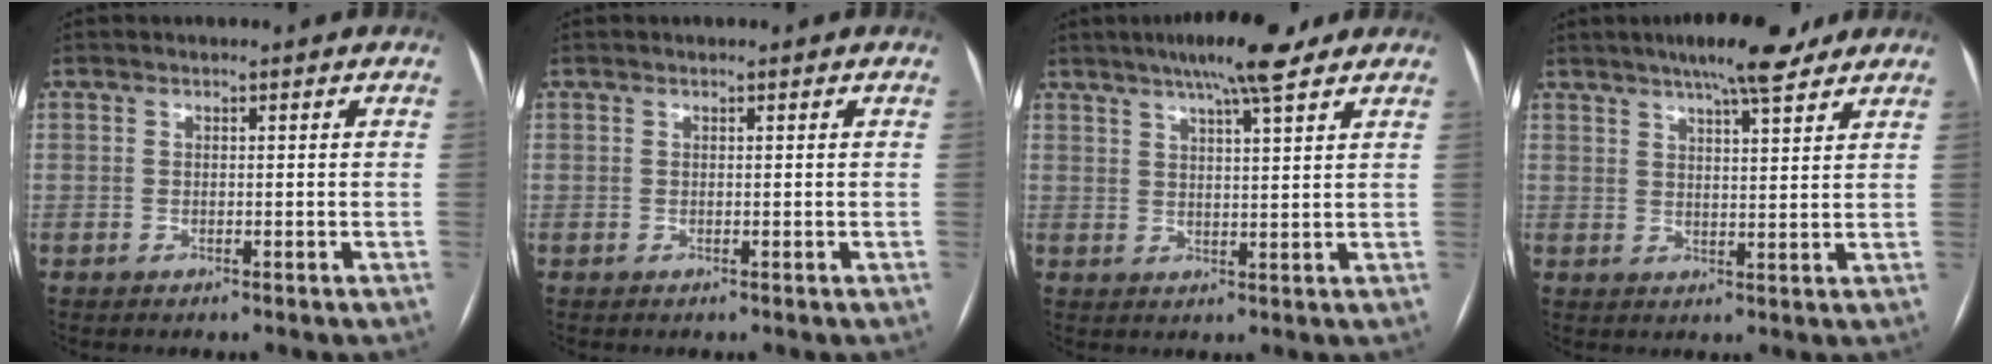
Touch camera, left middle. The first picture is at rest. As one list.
[{"total": 0.0}, {"total": 9.5, "force": [6.8, 0.8, 6.5], "torque": [-0.101, 0.018, 0.101]}, {"total": 9.2, "force": [7.0, 1.4, 5.8], "torque": [-0.087, 0.013, 0.101]}]